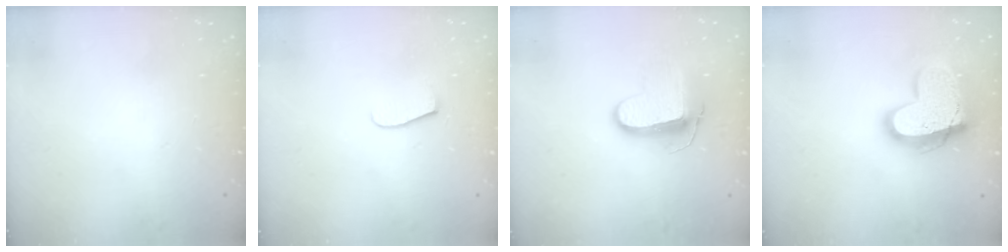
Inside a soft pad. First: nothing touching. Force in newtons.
{"total": 6.2, "press": 6.2, "slide": 0.4}
{"total": 10.0, "press": 10.0, "slide": 0.2}
{"total": 16.8, "press": 16.7, "slide": 1.5}